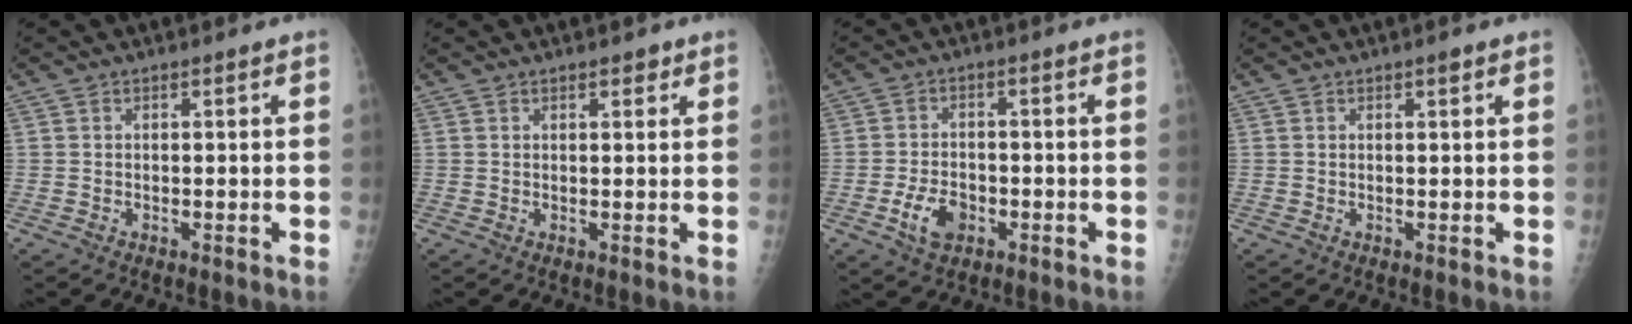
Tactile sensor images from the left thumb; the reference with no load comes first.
{"total": 1.7, "force": [1.1, 0.7, 1.1], "torque": [-0.007, -0.003, 0.012]}
{"total": 5.9, "force": [-2.5, 3.8, 3.8], "torque": [-0.064, 0.013, -0.041]}
{"total": 1.1, "force": [0.6, 0.3, 0.9], "torque": [-0.012, 0.001, 0.007]}